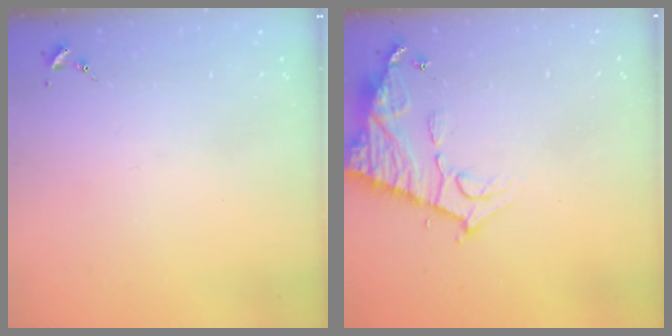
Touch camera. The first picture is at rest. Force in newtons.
{"total": 11.7, "press": 11.6, "slide": 0.8}